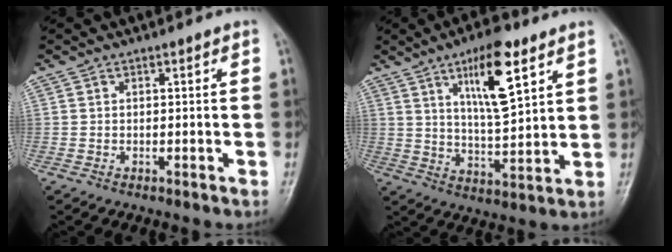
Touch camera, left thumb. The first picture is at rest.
{"total": 12.7, "force": [6.5, 3.7, 10.3], "torque": [-0.154, -0.038, 0.111]}